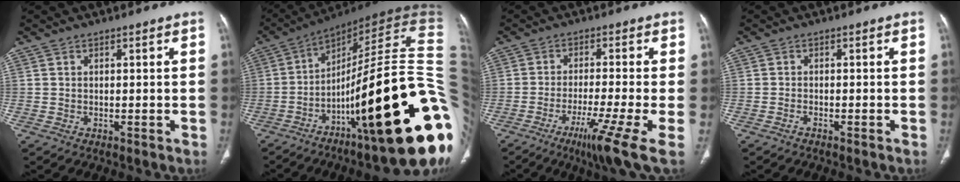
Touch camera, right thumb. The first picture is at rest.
{"total": 38.6, "force": [-8.2, 8.9, 36.7], "torque": [-0.454, 0.040, -0.126]}
{"total": 10.6, "force": [-4.7, -0.1, 9.5], "torque": [-0.171, -0.008, -0.079]}
{"total": 0.7, "force": [-0.6, 0.2, 0.2], "torque": [-0.009, 0.006, -0.009]}